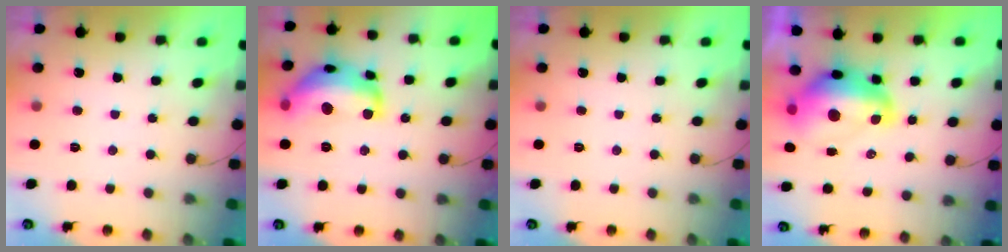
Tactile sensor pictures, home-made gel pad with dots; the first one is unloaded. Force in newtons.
{"total": 17.7, "press": 17.6, "slide": 1.3}
{"total": 0.0}
{"total": 15.1, "press": 15.1, "slide": 1.1}